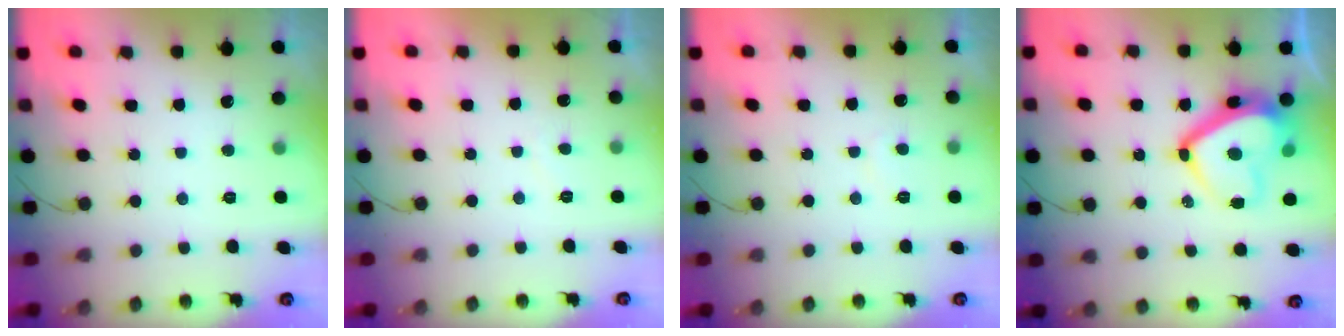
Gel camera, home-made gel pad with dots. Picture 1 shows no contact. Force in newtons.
{"total": 0.5, "press": 0.2, "slide": 0.5}
{"total": 1.3, "press": 1.2, "slide": 0.5}
{"total": 15.3, "press": 15.1, "slide": 2.5}